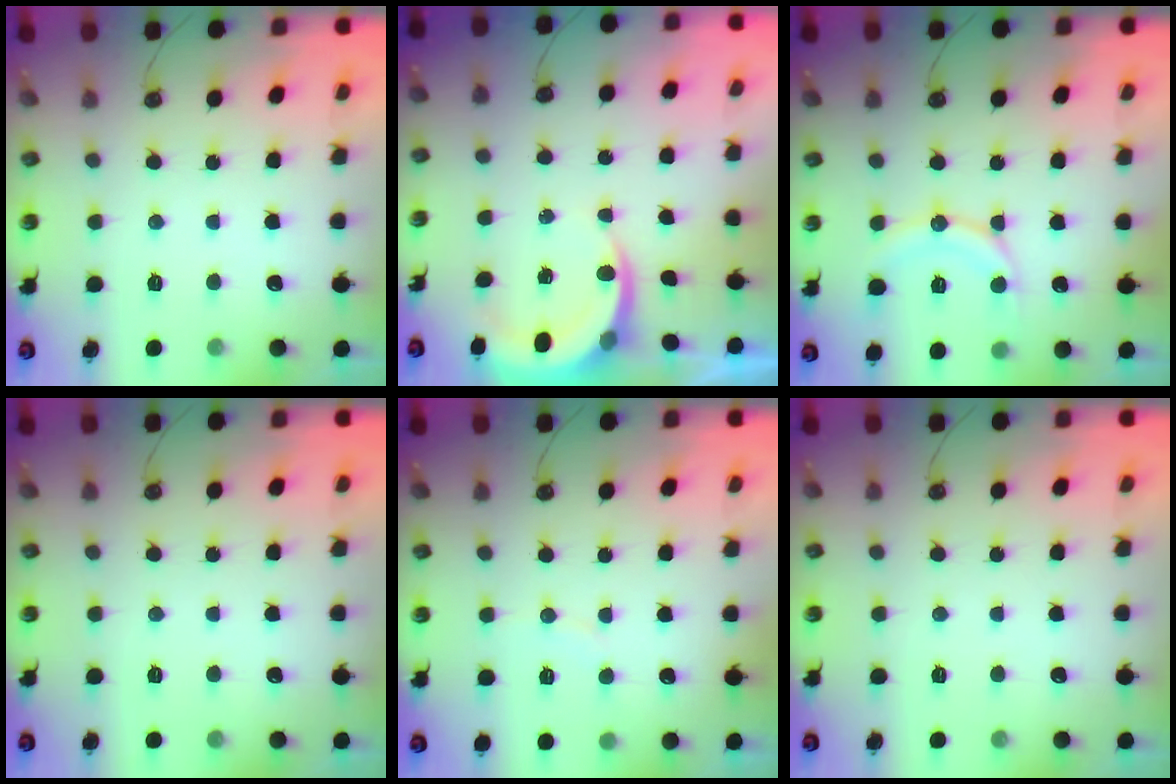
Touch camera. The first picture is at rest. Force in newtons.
{"total": 5.0, "press": 4.9, "slide": 0.7}
{"total": 12.2, "press": 12.2, "slide": 1.2}
{"total": 0.0}
{"total": 4.6, "press": 4.6, "slide": 0.6}
{"total": 0.0}